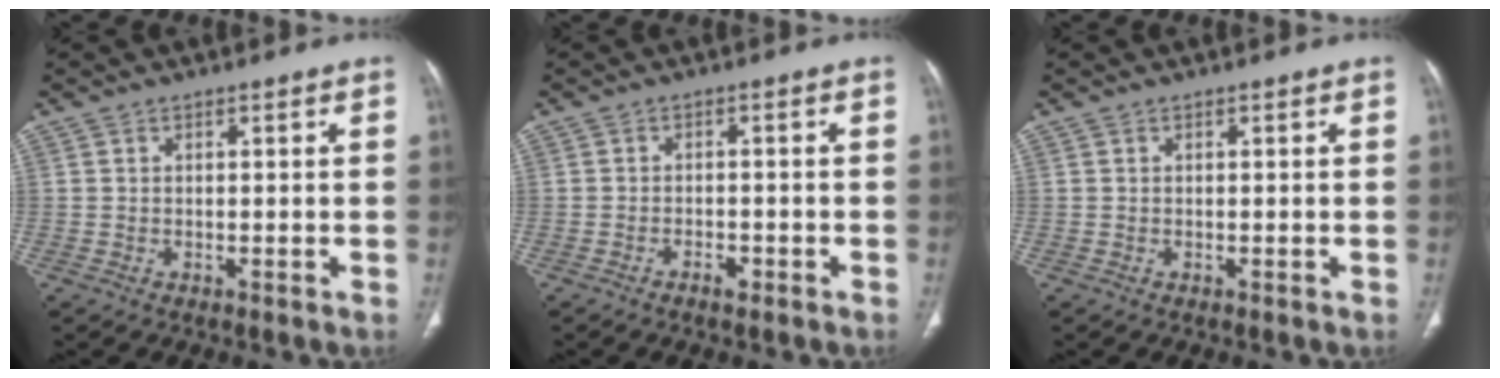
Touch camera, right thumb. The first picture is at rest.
{"total": 1.9, "force": [-1.4, 0.8, 1.1], "torque": [-0.022, 0.009, -0.023]}
{"total": 0.0}